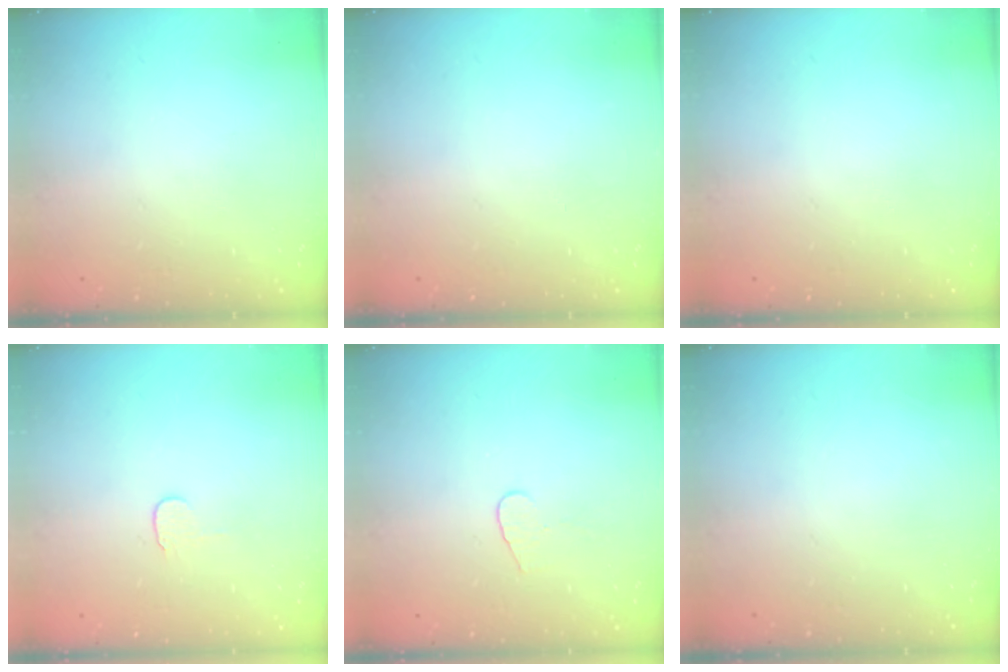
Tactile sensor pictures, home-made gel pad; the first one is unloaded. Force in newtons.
{"total": 0.0}
{"total": 0.0}
{"total": 3.9, "press": 3.8, "slide": 0.4}
{"total": 4.0, "press": 4.0, "slide": 0.4}
{"total": 0.0}